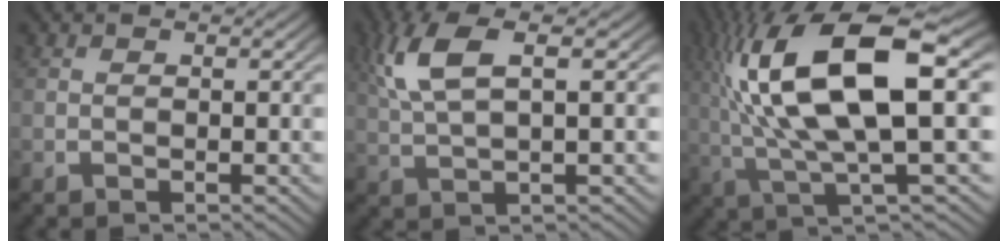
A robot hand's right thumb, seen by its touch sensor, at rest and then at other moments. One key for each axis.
{"total": 5.9, "fx": 2.4, "fy": 2.5, "fz": 4.8, "tx": -0.113, "ty": 0.008, "tz": 0.048}
{"total": 14.8, "fx": 1.9, "fy": 6.7, "fz": 13.0, "tx": -0.249, "ty": -0.010, "tz": 0.040}